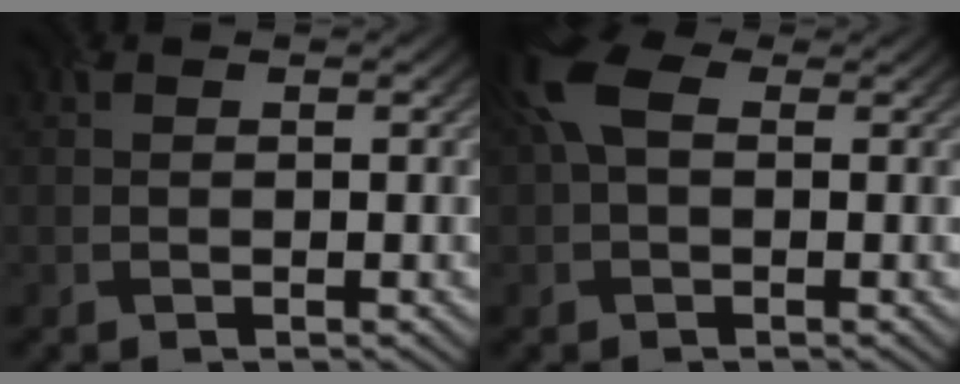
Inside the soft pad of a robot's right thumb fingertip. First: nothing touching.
{"total": 5.4, "force": [1.3, 3.2, 4.2], "torque": [-0.106, 0.012, 0.011]}